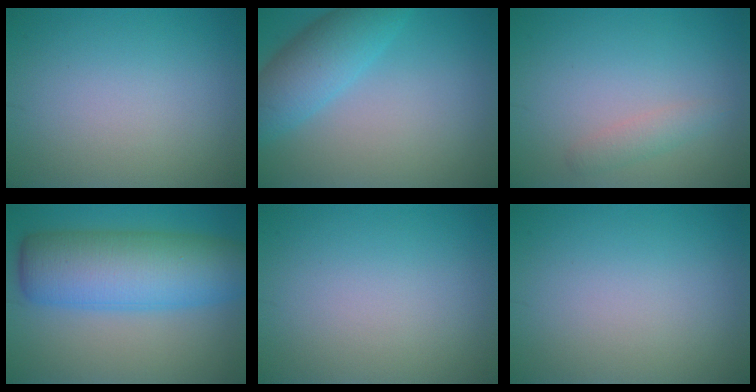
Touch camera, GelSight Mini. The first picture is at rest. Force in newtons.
{"total": 5.1, "press": 5.1, "slide": 0.3}
{"total": 1.5, "press": 1.5, "slide": 0.0}
{"total": 10.1, "press": 10.1, "slide": 0.2}
{"total": 0.0}
{"total": 0.0}